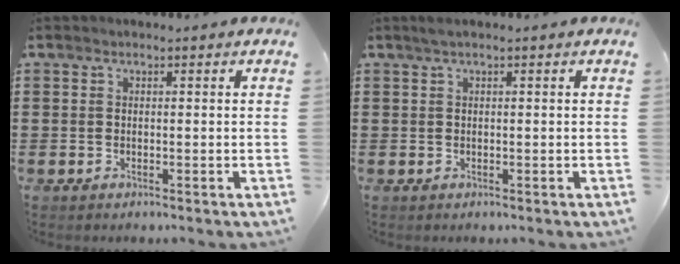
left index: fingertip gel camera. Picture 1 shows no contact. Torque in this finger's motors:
{"motor_torque": [0.18, -0.13, 0.09, 0.03]}